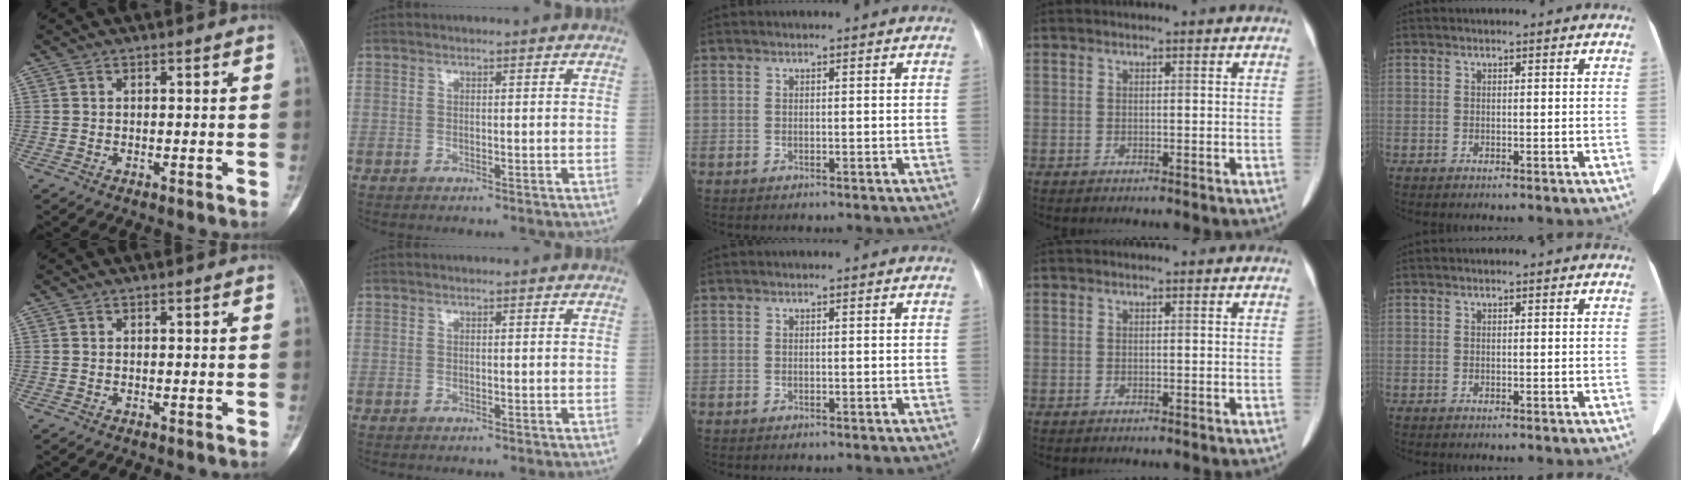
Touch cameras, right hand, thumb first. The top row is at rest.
{}